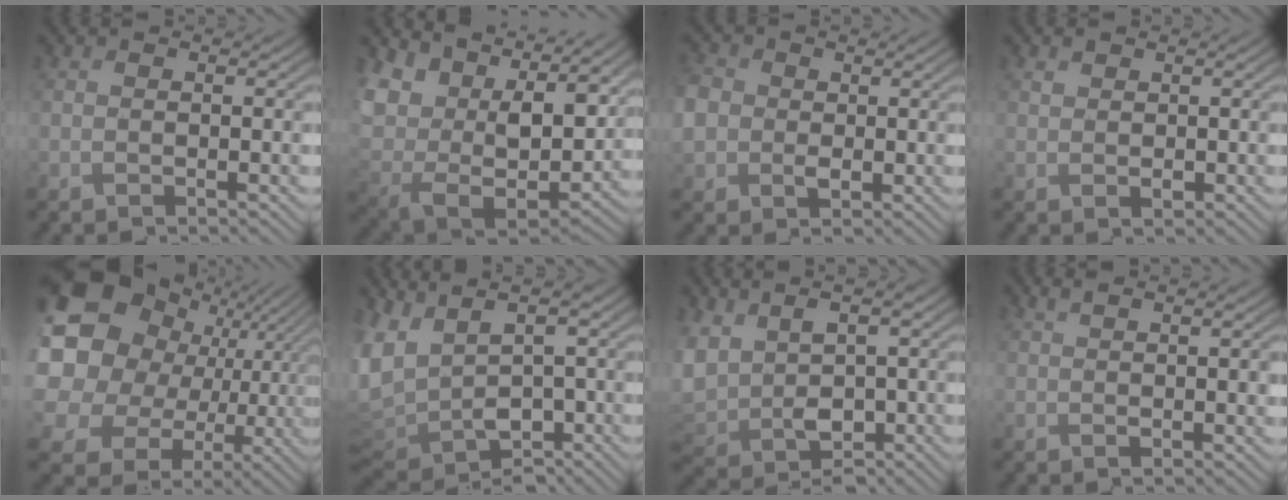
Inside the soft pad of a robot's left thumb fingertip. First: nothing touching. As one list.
[{"total": 14.8, "force": [7.7, 8.5, 9.3], "torque": [-0.243, 0.000, 0.146]}, {"total": 5.7, "force": [0.2, 4.8, 3.1], "torque": [-0.100, -0.002, -0.002]}, {"total": 1.4, "force": [0.7, 0.9, 0.7], "torque": [-0.013, -0.001, 0.015]}, {"total": 22.8, "force": [6.1, 18.6, 11.7], "torque": [-0.292, 0.023, 0.098]}, {"total": 9.9, "force": [-0.2, 6.5, 7.5], "torque": [-0.199, -0.023, 0.003]}, {"total": 8.4, "force": [1.1, 6.0, 5.8], "torque": [-0.154, -0.027, 0.029]}, {"total": 2.4, "force": [1.1, 0.5, 2.1], "torque": [-0.037, 0.003, 0.023]}]